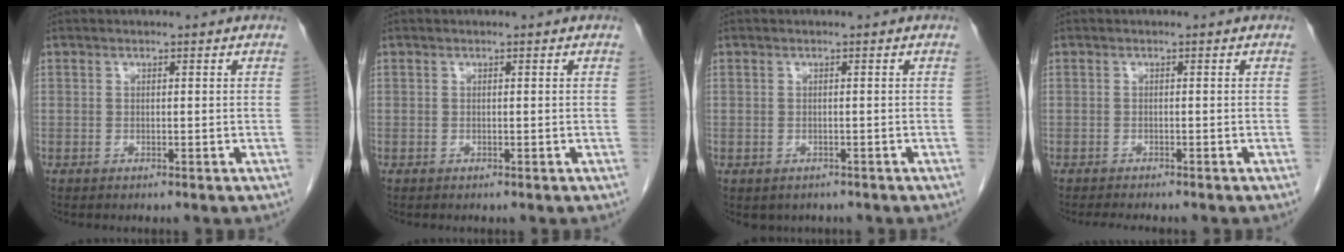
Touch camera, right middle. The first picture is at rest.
{"total": 0.0}
{"total": 1.9, "force": [-1.3, 1.3, 0.4], "torque": [-0.006, 0.001, -0.014]}
{"total": 4.0, "force": [-3.5, 0.7, 1.8], "torque": [-0.021, -0.007, -0.047]}